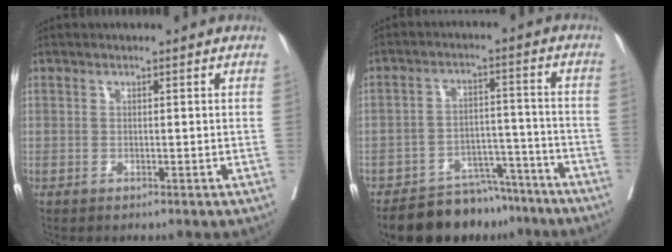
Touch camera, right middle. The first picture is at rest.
{"total": 11.4, "force": [-10.0, 4.4, 3.3], "torque": [-0.032, 0.020, -0.152]}